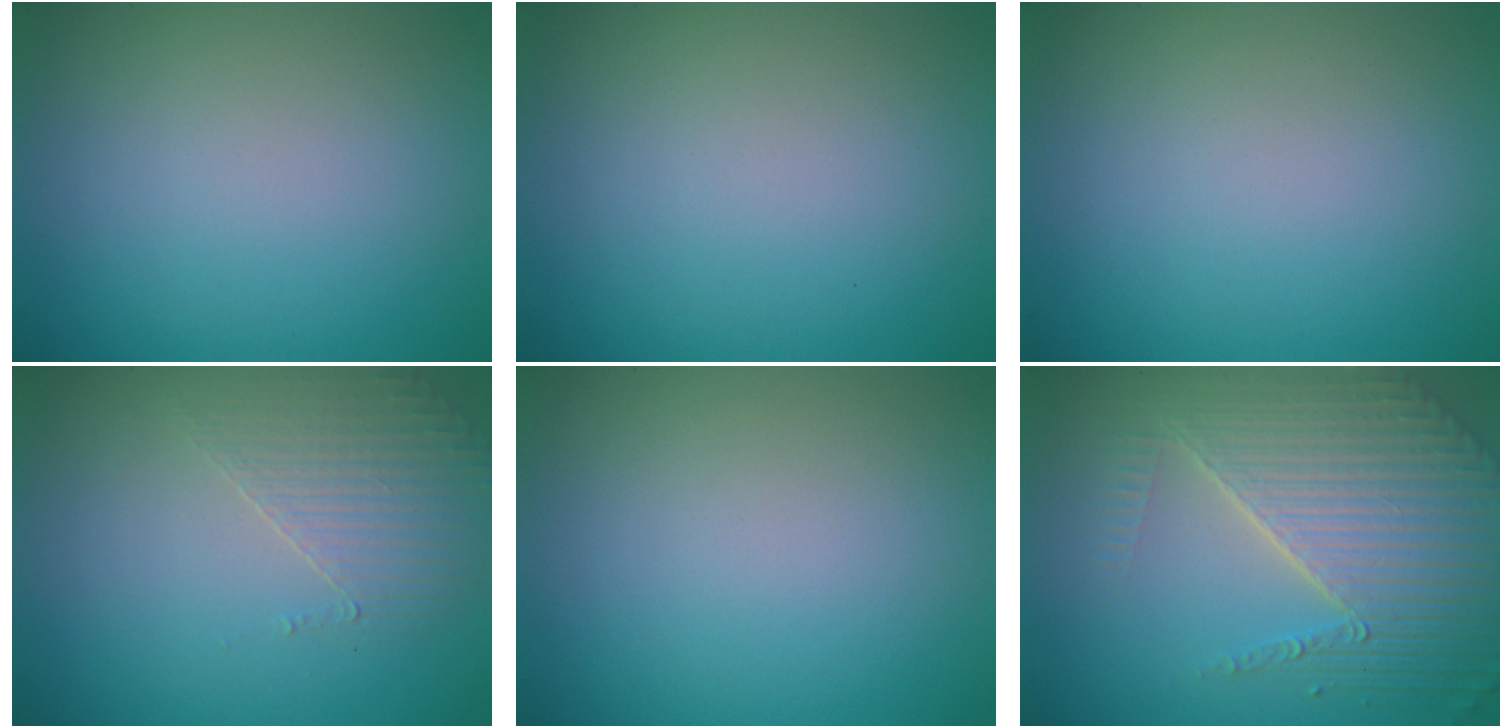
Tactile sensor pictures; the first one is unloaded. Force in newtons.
{"total": 0.0}
{"total": 0.0}
{"total": 1.8, "press": 1.2, "slide": 1.3}
{"total": 0.0}
{"total": 7.4, "press": 5.6, "slide": 4.8}